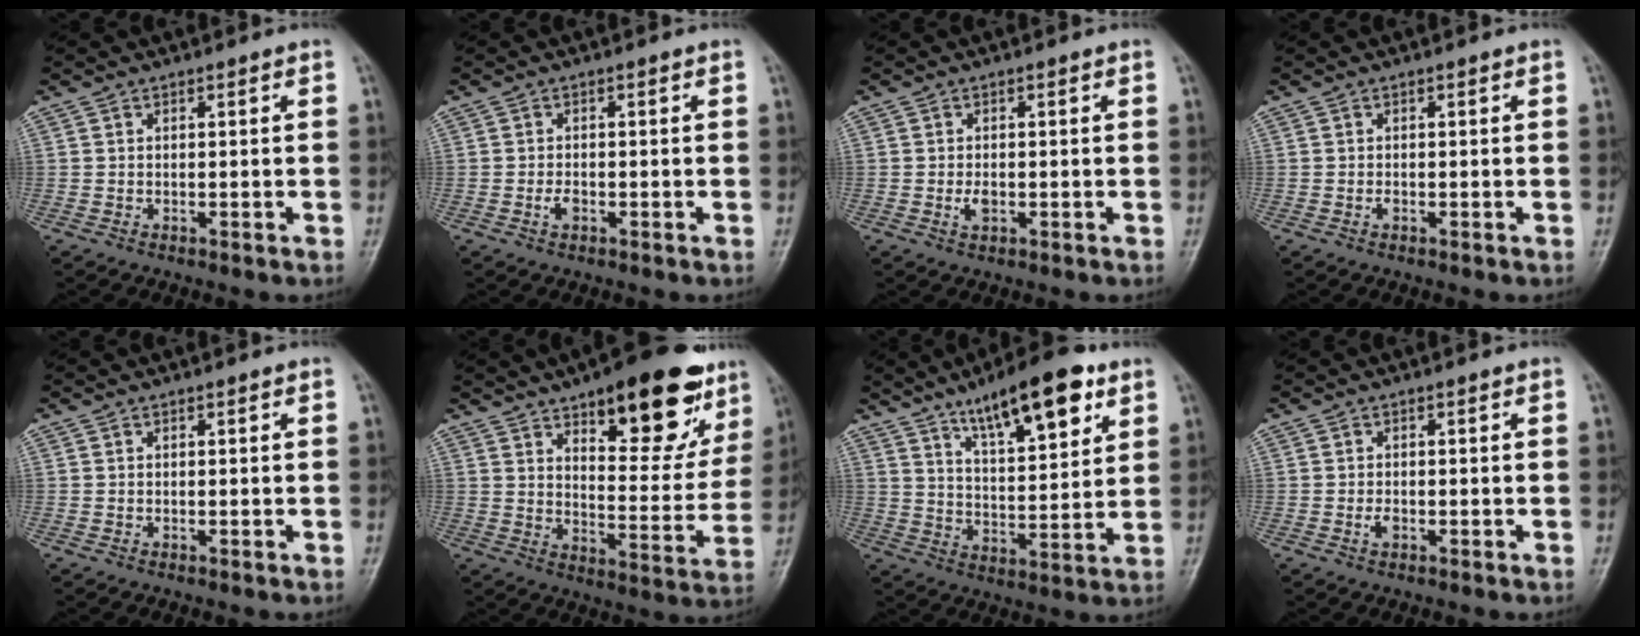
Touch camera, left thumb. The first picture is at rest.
{"total": 1.7, "force": [-0.7, 1.0, 1.2], "torque": [-0.024, 0.002, -0.015]}
{"total": 2.1, "force": [-0.4, 1.2, 1.6], "torque": [-0.030, -0.001, -0.009]}
{"total": 0.6, "force": [-0.2, 0.4, 0.5], "torque": [-0.006, 0.000, -0.006]}
{"total": 0.0}
{"total": 22.8, "force": [13.6, 8.8, 15.9], "torque": [-0.161, -0.053, 0.196]}
{"total": 16.2, "force": [9.6, 5.1, 12.0], "torque": [-0.159, -0.041, 0.155]}
{"total": 1.4, "force": [-0.5, 0.9, 1.1], "torque": [-0.020, -0.001, -0.010]}